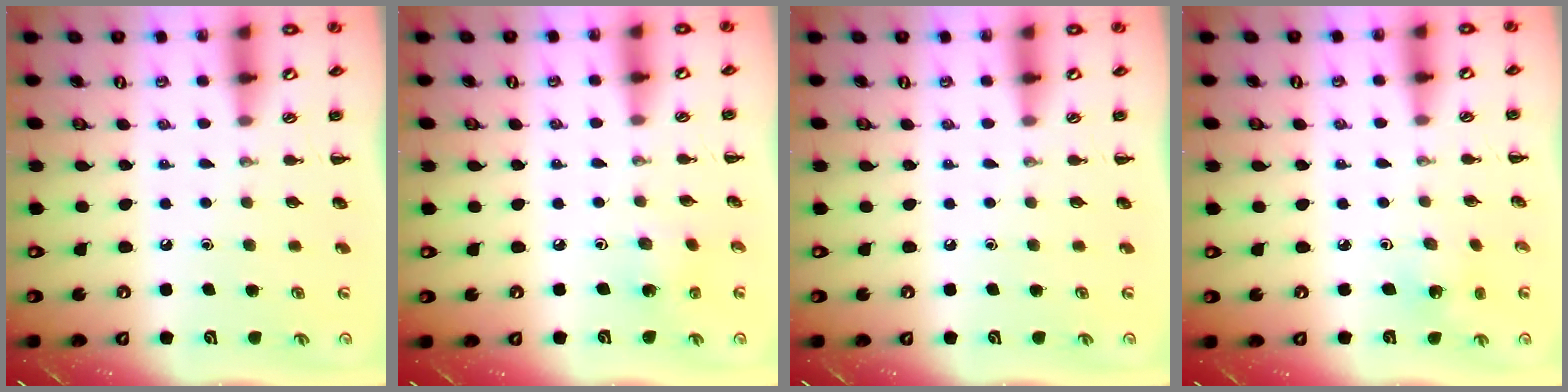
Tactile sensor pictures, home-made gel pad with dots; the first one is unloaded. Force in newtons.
{"total": 2.1, "press": 2.0, "slide": 0.7}
{"total": 0.0}
{"total": 2.3, "press": 2.2, "slide": 0.7}